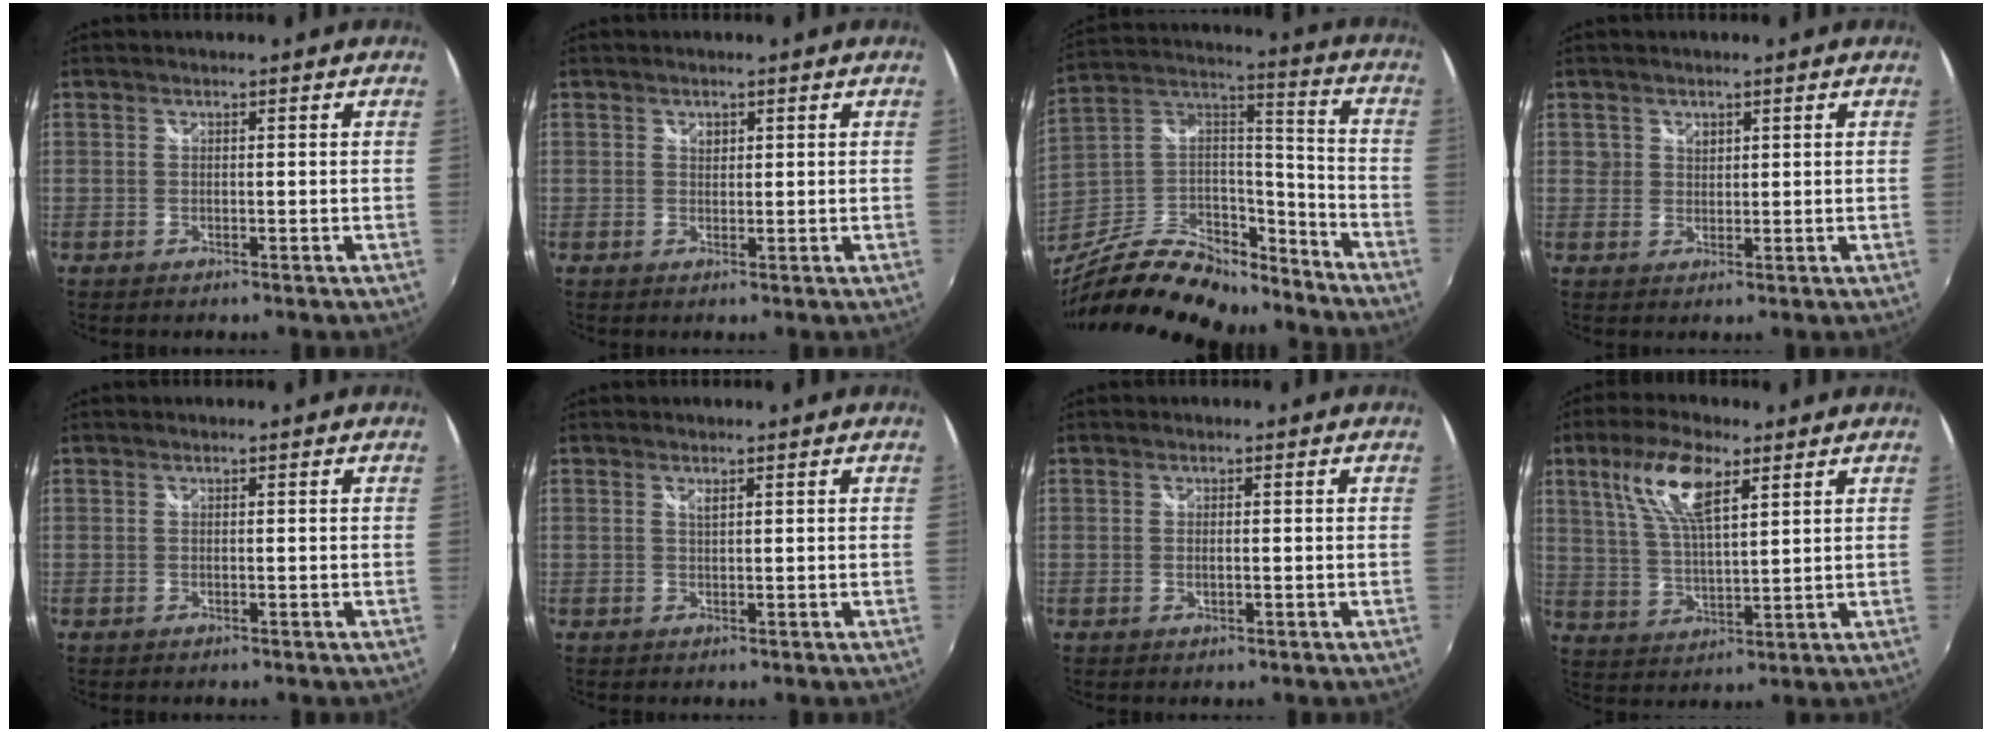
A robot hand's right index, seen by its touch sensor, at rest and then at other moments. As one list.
[{"total": 1.2, "force": [0.6, 1.0, 0.5], "torque": [-0.005, 0.003, 0.010]}, {"total": 27.3, "force": [-21.7, 10.2, 13.1], "torque": [-0.265, 0.017, -0.347]}, {"total": 2.1, "force": [1.1, 1.7, 0.3], "torque": [0.001, 0.004, 0.018]}, {"total": 0.0}, {"total": 0.9, "force": [0.6, 0.2, 0.7], "torque": [-0.012, 0.001, 0.010]}, {"total": 1.3, "force": [0.0, 0.5, 1.2], "torque": [-0.025, -0.001, -0.001]}, {"total": 11.0, "force": [5.6, 3.7, 8.8], "torque": [-0.173, 0.012, 0.110]}]